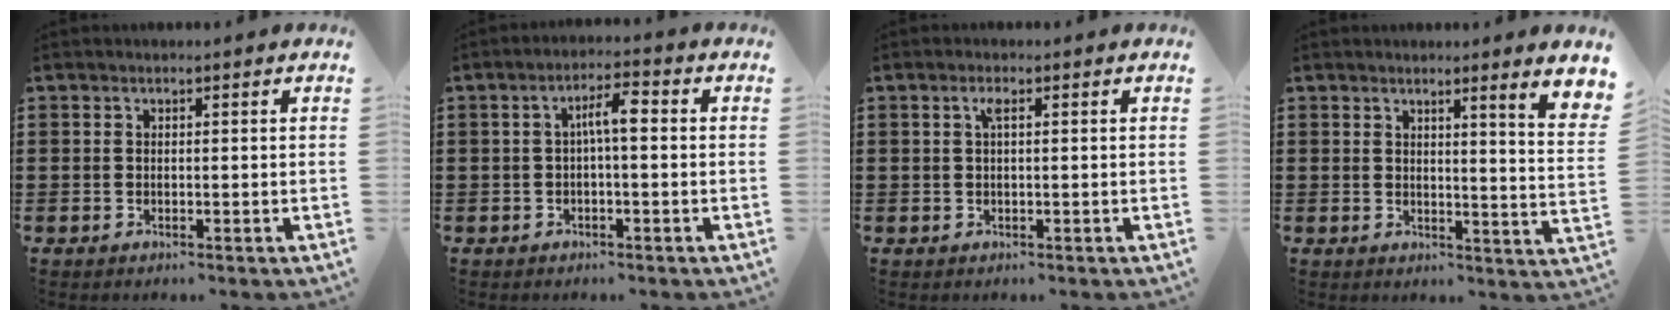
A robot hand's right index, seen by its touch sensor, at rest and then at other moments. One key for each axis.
{"total": 4.0, "fx": -0.1, "fy": 0.9, "fz": 3.9, "tx": -0.075, "ty": 0.013, "tz": -0.005}
{"total": 1.4, "fx": 0.4, "fy": 0.3, "fz": 1.3, "tx": -0.027, "ty": 0.005, "tz": 0.005}
{"total": 3.1, "fx": 1.8, "fy": -0.6, "fz": 2.4, "tx": -0.040, "ty": -0.025, "tz": 0.022}